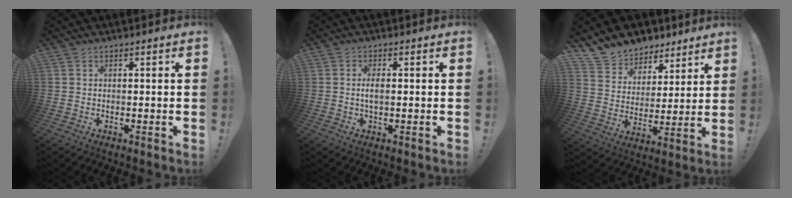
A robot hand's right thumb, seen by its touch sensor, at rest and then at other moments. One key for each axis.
{"total": 2.9, "fx": -0.2, "fy": 1.0, "fz": 2.7, "tx": -0.053, "ty": -0.001, "tz": -0.007}
{"total": 10.2, "fx": 8.2, "fy": 6.0, "fz": 0.8, "tx": -0.027, "ty": -0.070, "tz": 0.158}